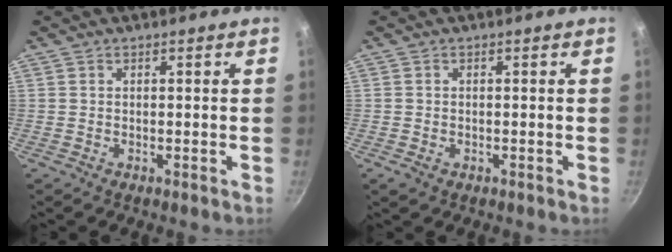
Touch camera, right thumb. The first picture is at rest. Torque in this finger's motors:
{"motor_torque": [0.15, 0.02, -0.31, 0.12, -0.02]}